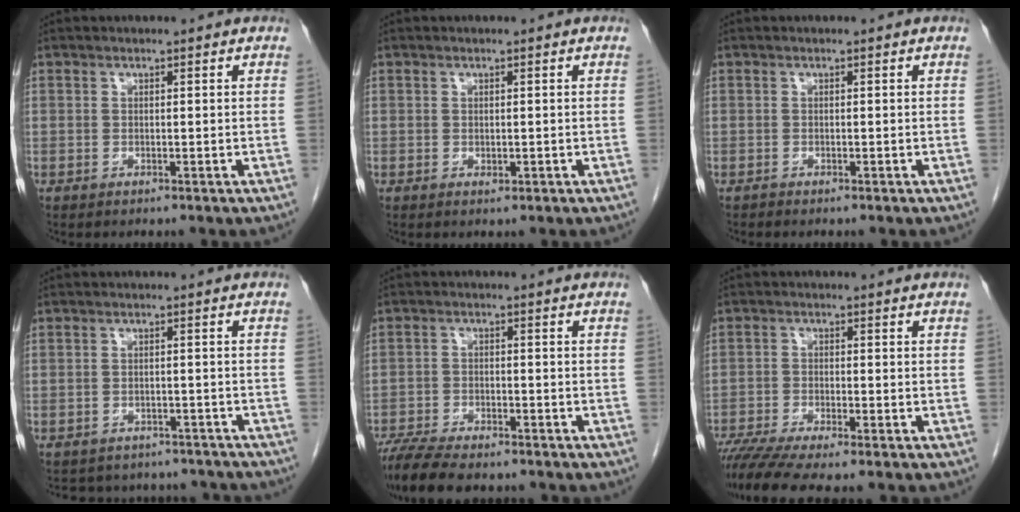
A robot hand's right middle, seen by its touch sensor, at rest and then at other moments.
{"total": 0.6, "force": [-0.2, 0.4, 0.5], "torque": [-0.007, -0.001, 0.000]}
{"total": 0.0}
{"total": 12.0, "force": [-10.9, 4.4, 2.3], "torque": [-0.038, 0.018, -0.118]}
{"total": 10.6, "force": [-9.0, 2.5, 5.1], "torque": [-0.088, -0.015, -0.145]}
{"total": 8.4, "force": [-7.0, 0.1, 4.5], "torque": [-0.074, -0.017, -0.117]}